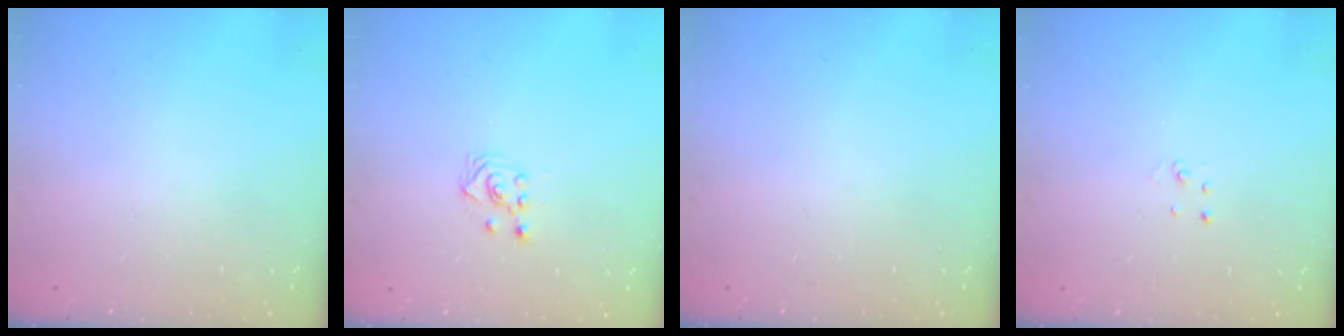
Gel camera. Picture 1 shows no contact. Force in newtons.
{"total": 3.3, "press": 3.2, "slide": 1.0}
{"total": 0.0}
{"total": 2.0, "press": 2.0, "slide": 0.2}